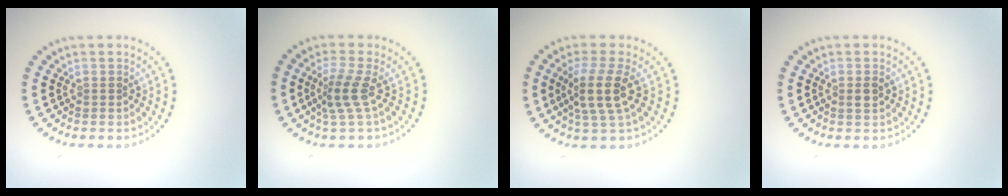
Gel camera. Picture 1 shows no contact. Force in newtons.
{"total": 2.6, "press": 1.9, "slide": 1.8}
{"total": 3.7, "press": 3.1, "slide": 2.1}
{"total": 1.1, "press": 1.0, "slide": 0.3}